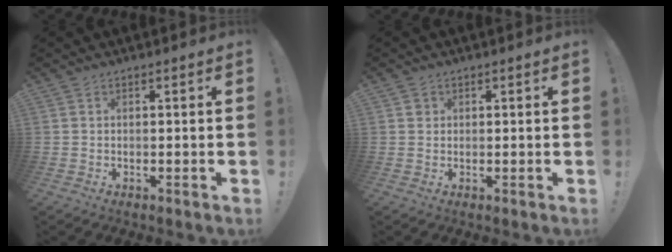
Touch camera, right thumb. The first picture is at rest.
{"total": 1.5, "force": [0.6, 1.4, 0.2], "torque": [0.002, 0.000, 0.011]}